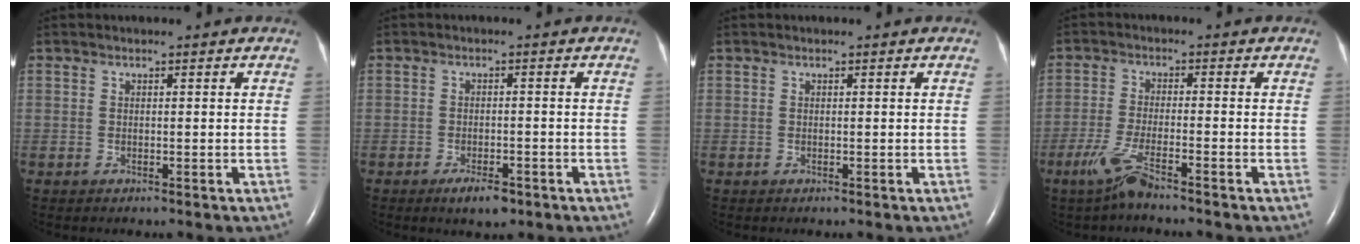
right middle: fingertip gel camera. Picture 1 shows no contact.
{"total": 3.5, "force": [-2.3, 1.2, 2.4], "torque": [-0.045, -0.002, -0.034]}
{"total": 0.0}
{"total": 5.1, "force": [-3.8, -0.1, 3.5], "torque": [-0.080, -0.012, -0.079]}